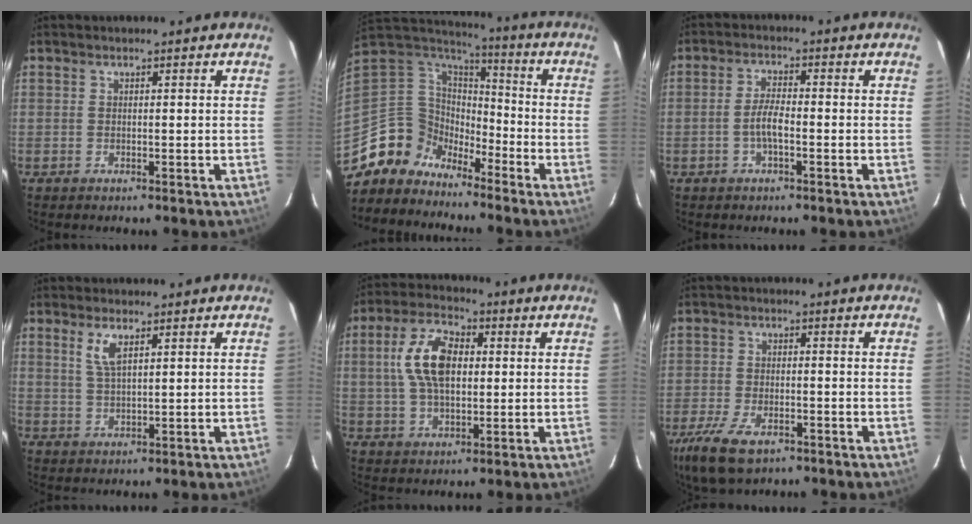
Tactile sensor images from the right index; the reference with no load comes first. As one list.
[{"total": 10.5, "force": [-8.4, 6.3, 0.4], "torque": [-0.032, 0.044, -0.172]}, {"total": 3.6, "force": [-1.3, 0.8, 3.2], "torque": [-0.071, 0.006, -0.025]}, {"total": 4.1, "force": [2.1, 1.4, 3.3], "torque": [-0.064, 0.000, 0.043]}, {"total": 11.7, "force": [1.8, 6.4, 9.6], "torque": [-0.189, 0.020, 0.034]}, {"total": 11.6, "force": [-7.3, 5.2, 7.3], "torque": [-0.181, -0.034, -0.132]}]